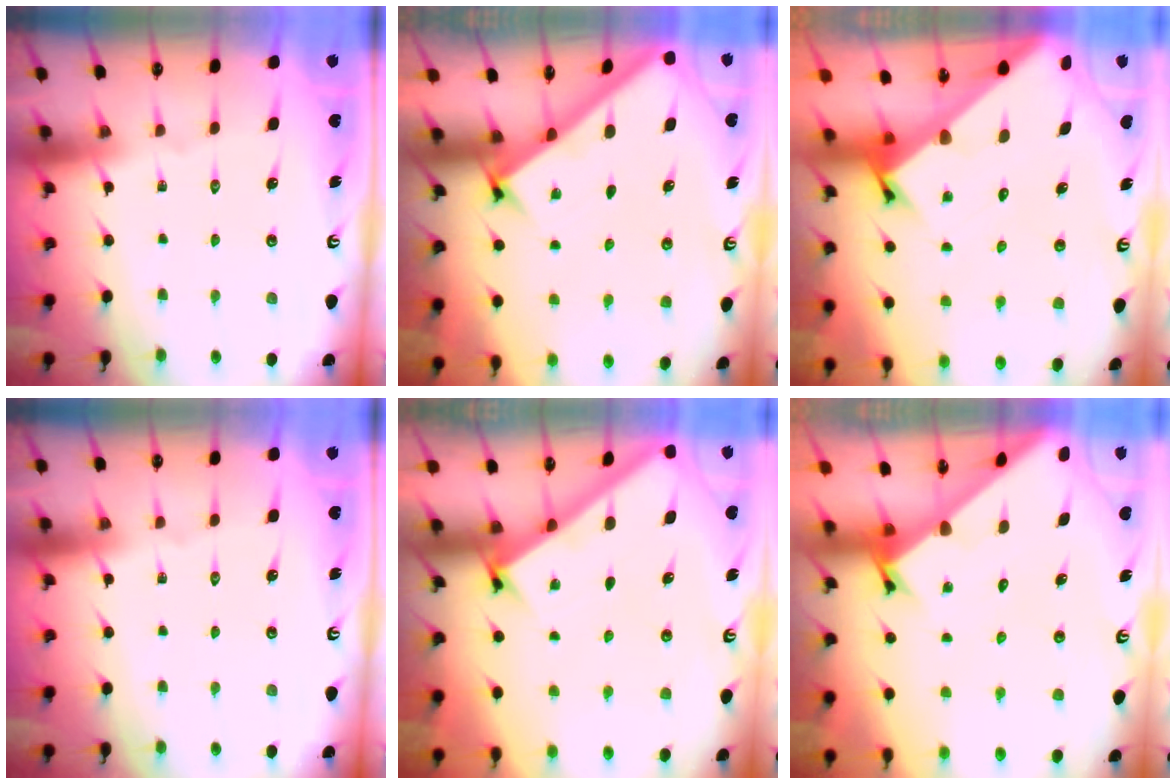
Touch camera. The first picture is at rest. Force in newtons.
{"total": 2.4, "press": 2.4, "slide": 0.3}
{"total": 3.9, "press": 3.9, "slide": 0.3}
{"total": 0.0}
{"total": 2.9, "press": 2.9, "slide": 0.2}
{"total": 2.1, "press": 2.1, "slide": 0.2}